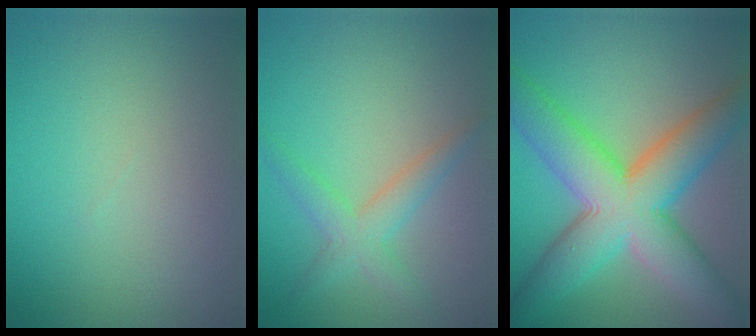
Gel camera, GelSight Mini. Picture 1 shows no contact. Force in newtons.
{"total": 2.9, "press": 2.9, "slide": 0.1}
{"total": 10.8, "press": 10.8, "slide": 0.5}